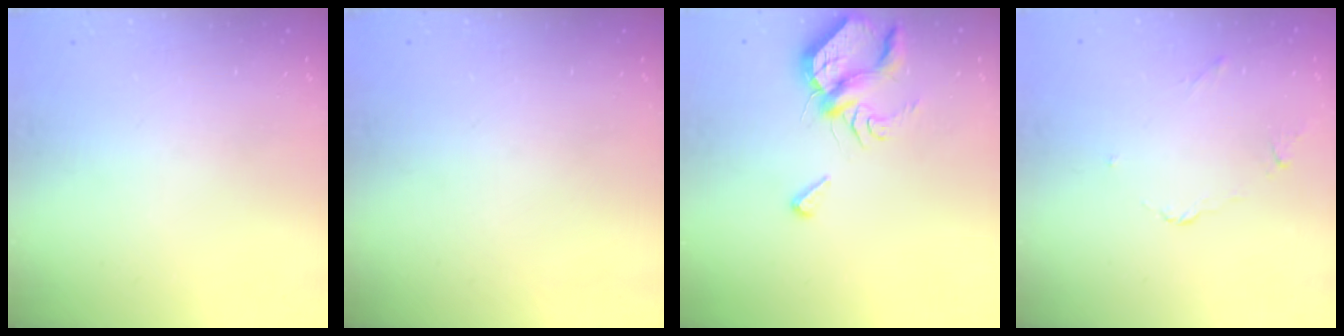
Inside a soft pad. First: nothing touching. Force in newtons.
{"total": 0.0}
{"total": 6.7, "press": 6.6, "slide": 0.8}
{"total": 2.6, "press": 2.5, "slide": 0.6}